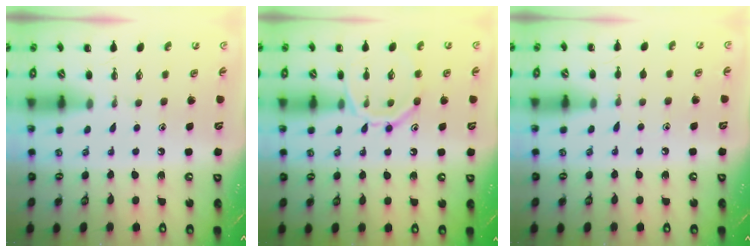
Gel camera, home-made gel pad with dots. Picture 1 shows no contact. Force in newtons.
{"total": 12.6, "press": 12.5, "slide": 1.0}
{"total": 4.2, "press": 3.9, "slide": 1.4}